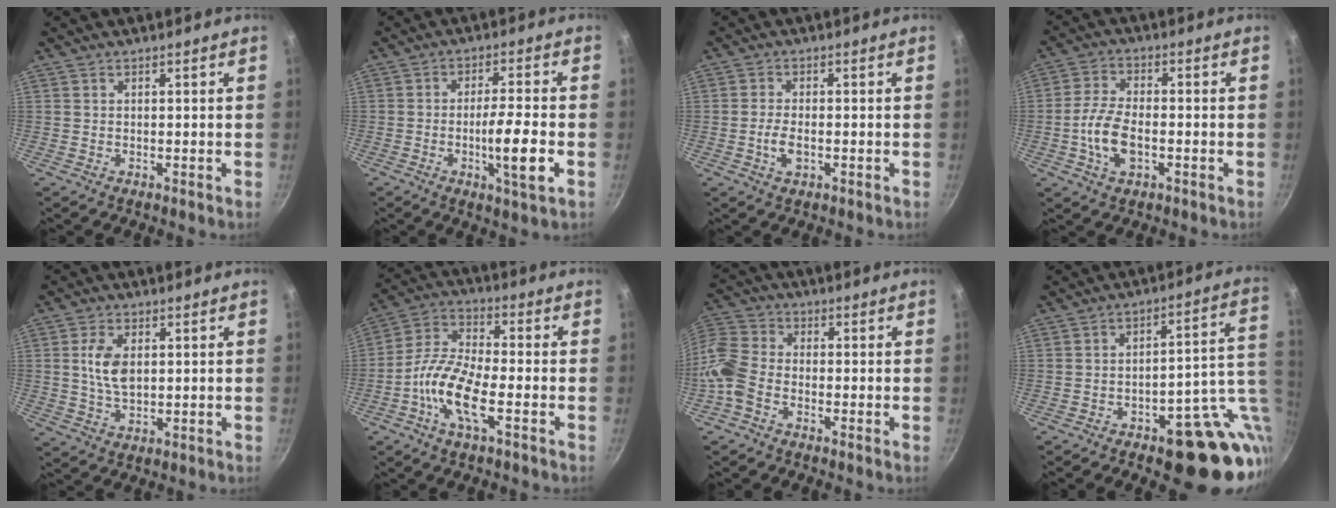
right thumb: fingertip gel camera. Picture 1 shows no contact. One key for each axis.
{"total": 8.8, "fx": -2.5, "fy": 1.1, "fz": 8.4, "tx": -0.140, "ty": 0.012, "tz": -0.043}
{"total": 3.8, "fx": -1.0, "fy": 1.9, "fz": 3.2, "tx": -0.065, "ty": 0.008, "tz": -0.022}
{"total": 8.3, "fx": -2.0, "fy": 4.3, "fz": 6.8, "tx": -0.135, "ty": 0.019, "tz": -0.046}
{"total": 6.8, "fx": 1.1, "fy": 4.0, "fz": 5.3, "tx": -0.095, "ty": -0.003, "tz": 0.021}
{"total": 12.0, "fx": -4.2, "fy": 4.3, "fz": 10.4, "tx": -0.202, "ty": 0.032, "tz": -0.099}
{"total": 7.5, "fx": -3.8, "fy": 4.7, "fz": 4.5, "tx": -0.095, "ty": 0.037, "tz": -0.098}
{"total": 18.9, "fx": -4.5, "fy": 8.2, "fz": 16.5, "tx": -0.152, "ty": 0.029, "tz": -0.050}